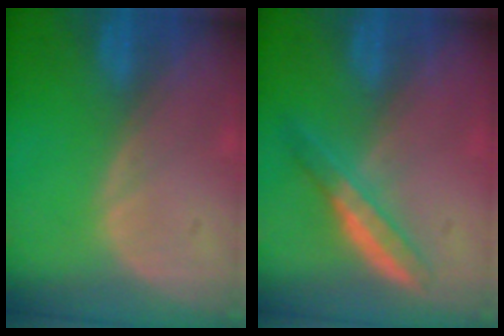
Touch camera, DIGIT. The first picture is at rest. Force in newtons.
{"total": 5.3, "press": 4.7, "slide": 2.4}